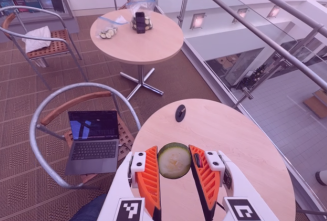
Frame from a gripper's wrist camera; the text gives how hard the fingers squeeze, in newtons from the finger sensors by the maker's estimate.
{"total": 8.6, "left": 9.2, "right": 8.0}